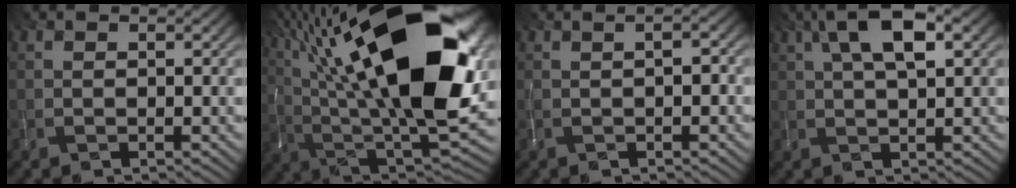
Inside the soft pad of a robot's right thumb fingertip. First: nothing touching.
{"total": 23.0, "force": [6.9, 8.3, 20.3], "torque": [-0.371, 0.047, 0.115]}
{"total": 1.5, "force": [-0.2, 0.4, 1.4], "torque": [-0.031, 0.001, 0.004]}
{"total": 7.8, "force": [3.2, 2.5, 6.7], "torque": [-0.126, 0.026, 0.054]}